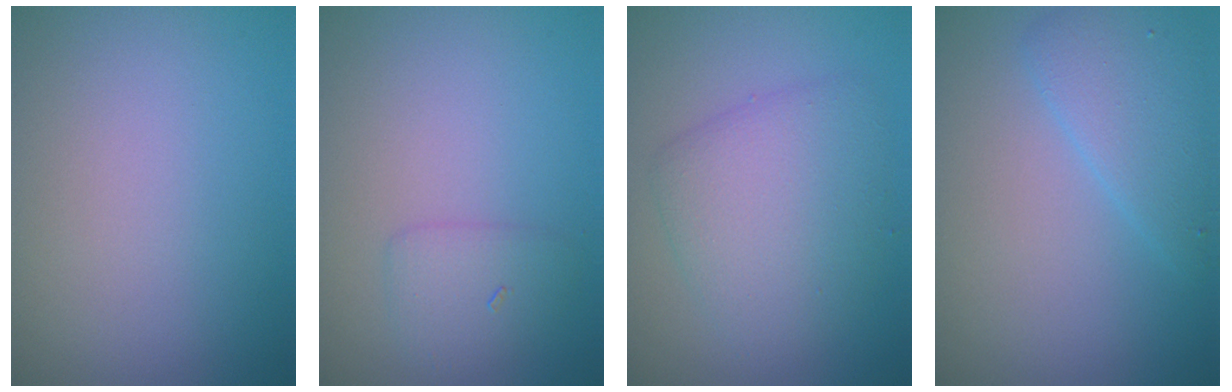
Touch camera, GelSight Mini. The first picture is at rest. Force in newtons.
{"total": 1.8, "press": 1.8, "slide": 0.1}
{"total": 4.8, "press": 4.8, "slide": 0.3}
{"total": 3.1, "press": 3.1, "slide": 0.0}